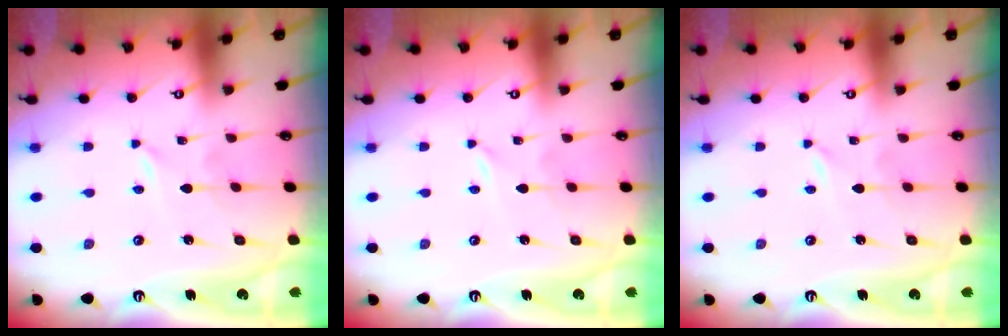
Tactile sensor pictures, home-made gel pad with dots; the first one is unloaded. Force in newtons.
{"total": 0.0}
{"total": 0.0}